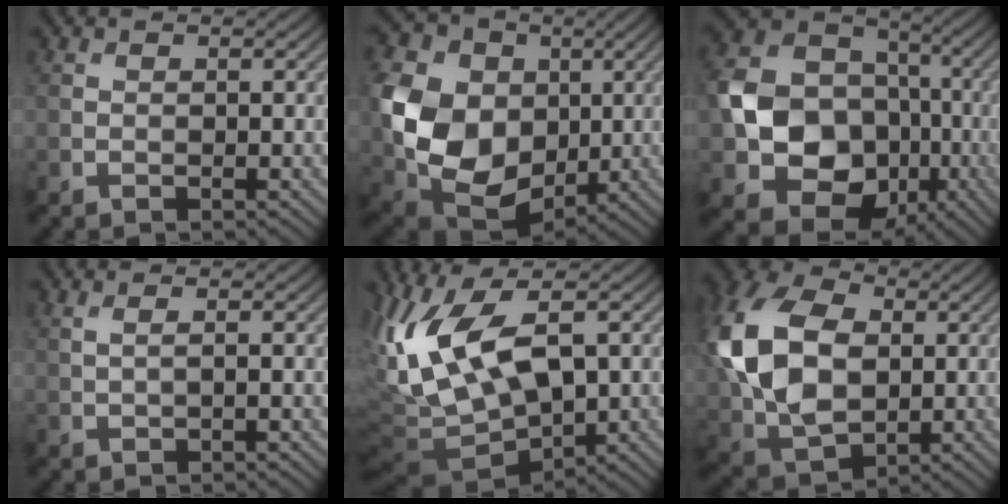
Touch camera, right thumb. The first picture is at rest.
{"total": 15.1, "force": [0.3, 11.7, 9.5], "torque": [-0.242, -0.020, 0.009]}
{"total": 15.0, "force": [-3.1, 12.1, 8.3], "torque": [-0.175, -0.034, -0.055]}
{"total": 1.3, "force": [0.5, 0.0, 1.2], "torque": [-0.024, 0.002, 0.011]}
{"total": 14.9, "force": [0.3, 6.9, 13.2], "torque": [-0.302, -0.002, 0.012]}
{"total": 15.8, "force": [1.6, 10.7, 11.4], "torque": [-0.291, 0.009, 0.032]}